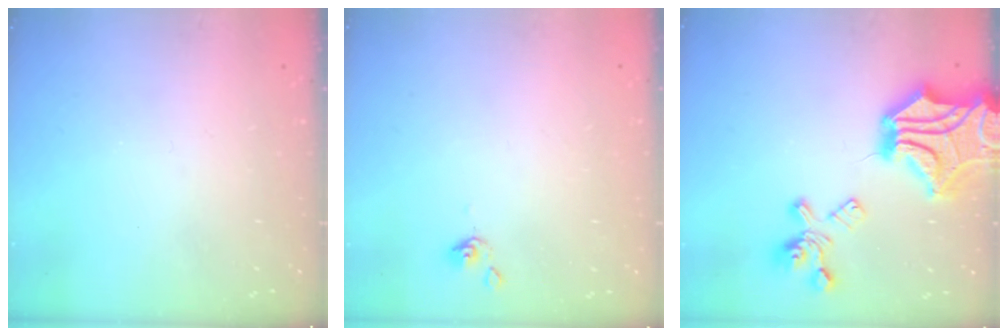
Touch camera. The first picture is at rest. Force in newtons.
{"total": 1.0, "press": 0.9, "slide": 0.4}
{"total": 18.2, "press": 17.3, "slide": 5.5}